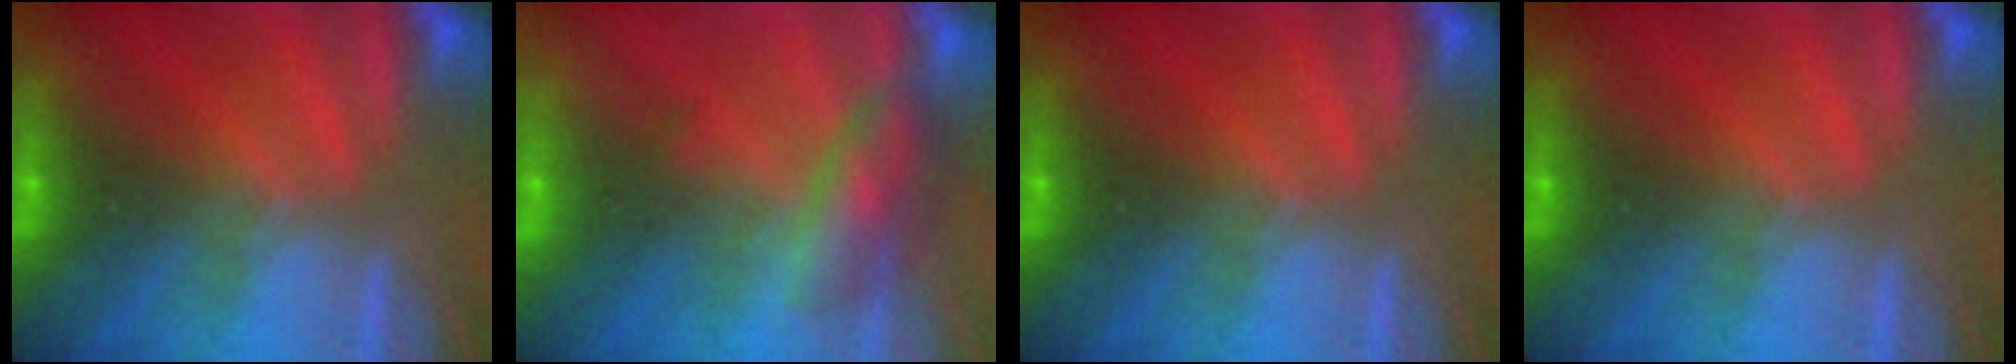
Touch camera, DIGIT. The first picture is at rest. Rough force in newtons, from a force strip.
{"total": 2.7}
{"total": 0.0}
{"total": 0.0}